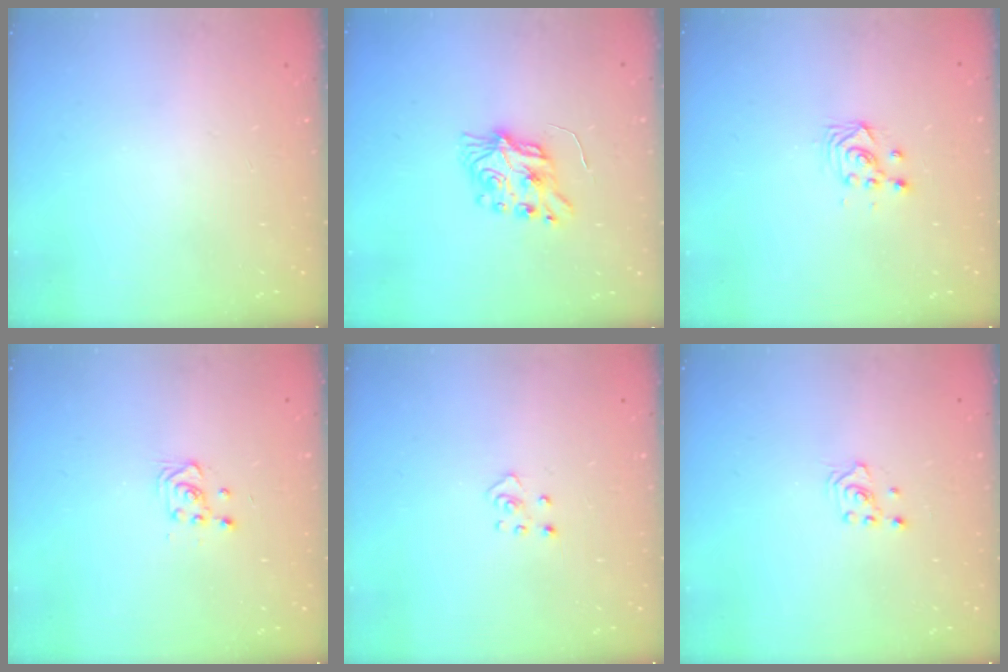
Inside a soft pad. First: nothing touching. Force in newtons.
{"total": 7.4, "press": 7.3, "slide": 0.7}
{"total": 4.2, "press": 4.2, "slide": 0.4}
{"total": 3.5, "press": 3.3, "slide": 1.0}
{"total": 2.6, "press": 2.6, "slide": 0.3}
{"total": 2.0, "press": 2.0, "slide": 0.2}